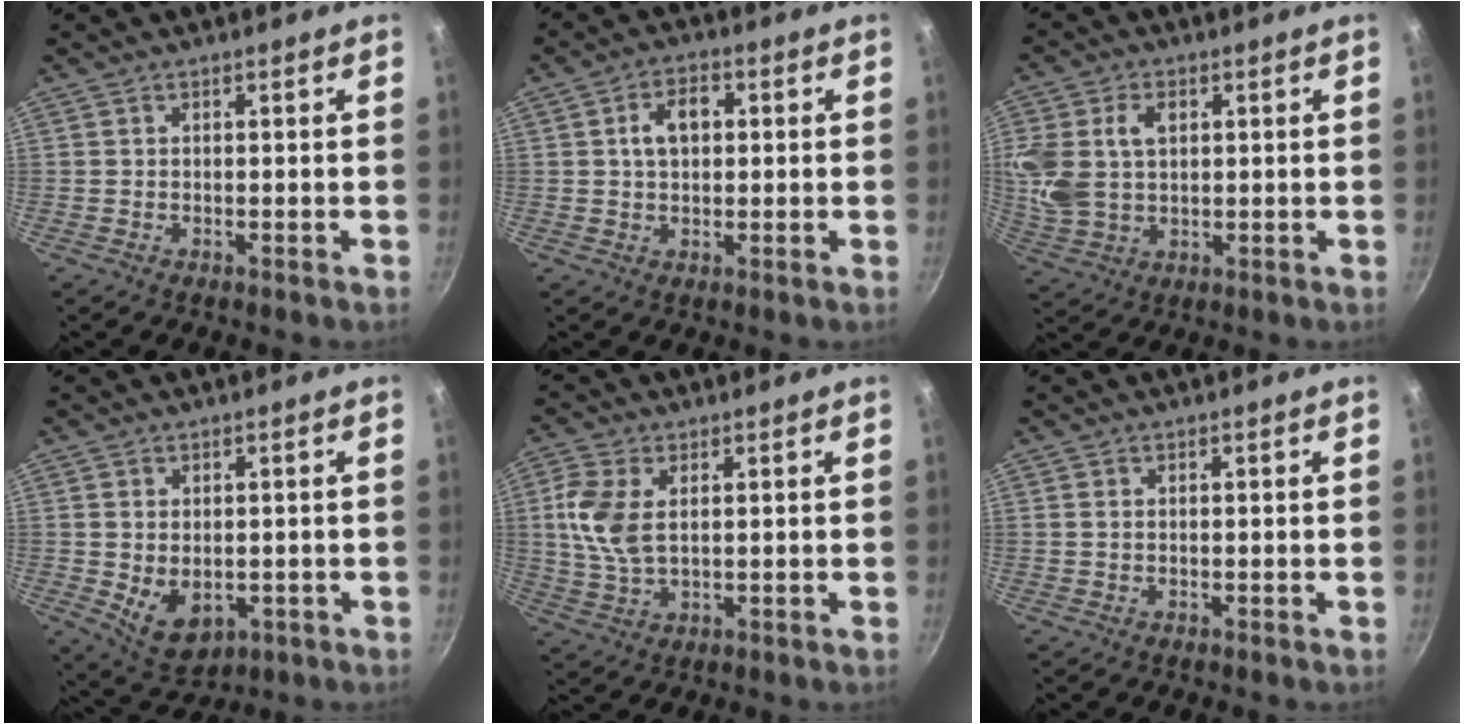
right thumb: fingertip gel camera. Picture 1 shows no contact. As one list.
[{"total": 6.1, "force": [1.1, 4.1, 4.4], "torque": [-0.055, 0.011, 0.013]}, {"total": 12.7, "force": [2.8, 9.1, 8.4], "torque": [-0.176, -0.004, 0.057]}, {"total": 7.6, "force": [-0.7, 5.3, 5.4], "torque": [-0.075, -0.014, 0.007]}, {"total": 8.7, "force": [1.7, 5.0, 7.0], "torque": [-0.150, 0.000, 0.034]}, {"total": 0.5, "force": [0.2, 0.3, 0.4], "torque": [-0.007, 0.001, 0.002]}]